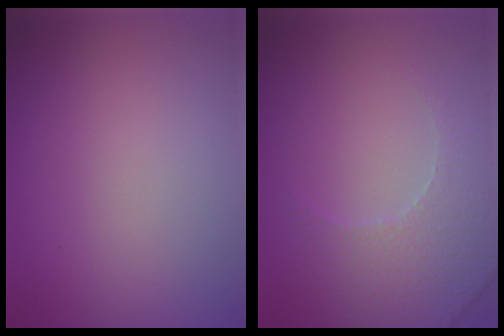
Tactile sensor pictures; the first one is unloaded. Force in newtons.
{"total": 4.7, "press": 3.6, "slide": 3.0}